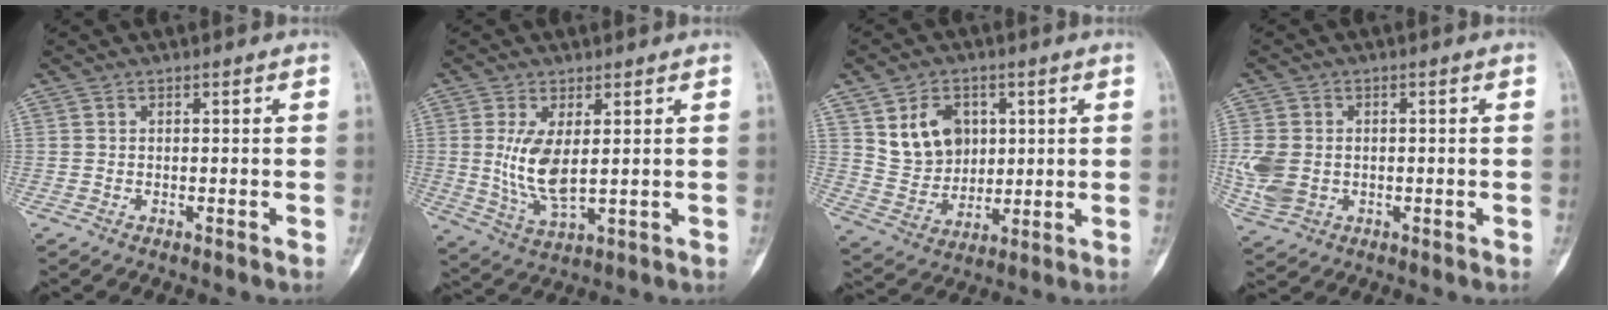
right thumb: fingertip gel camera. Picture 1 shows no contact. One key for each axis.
{"total": 8.6, "fx": 1.1, "fy": 3.6, "fz": 7.8, "tx": -0.159, "ty": -0.020, "tz": 0.033}
{"total": 10.9, "fx": 3.6, "fy": 8.4, "fz": 5.9, "tx": -0.068, "ty": -0.019, "tz": 0.077}
{"total": 7.8, "fx": -0.6, "fy": 6.0, "fz": 4.9, "tx": -0.110, "ty": 0.001, "tz": -0.003}